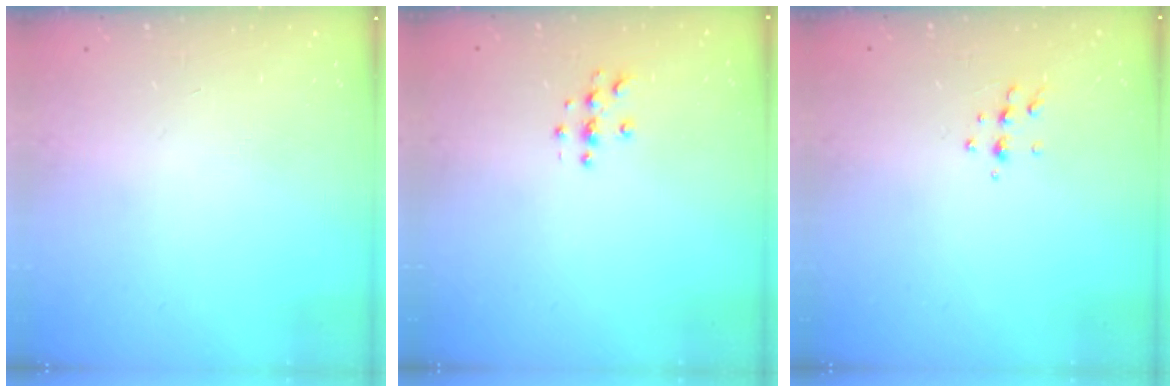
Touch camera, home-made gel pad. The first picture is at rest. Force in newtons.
{"total": 4.3, "press": 4.3, "slide": 0.5}
{"total": 5.4, "press": 5.3, "slide": 1.0}